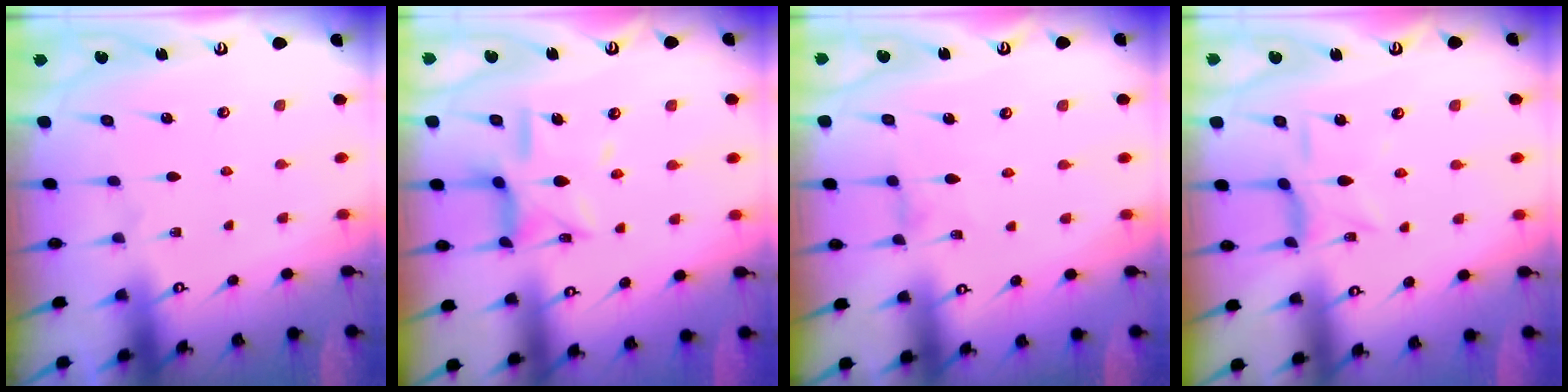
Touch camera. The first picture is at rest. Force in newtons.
{"total": 12.1, "press": 12.0, "slide": 0.9}
{"total": 0.0}
{"total": 4.6, "press": 4.5, "slide": 0.6}